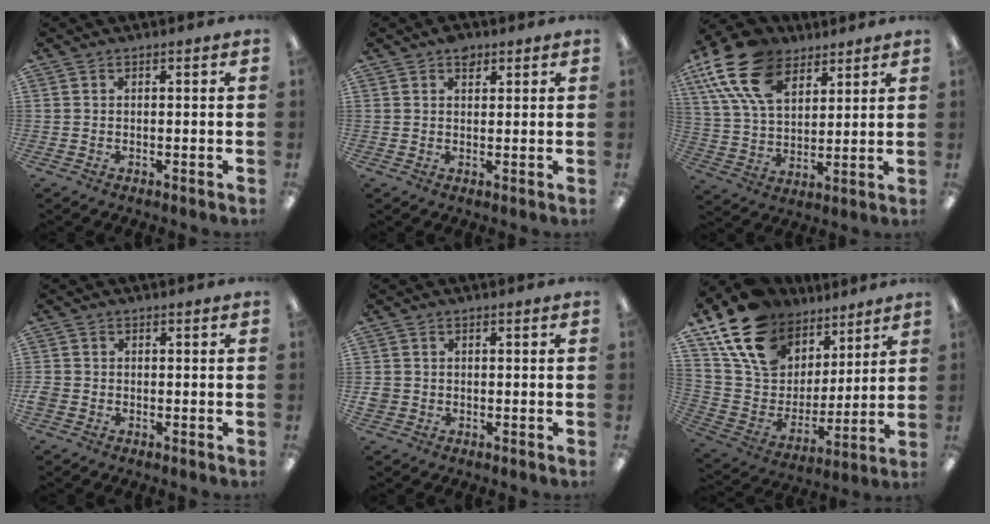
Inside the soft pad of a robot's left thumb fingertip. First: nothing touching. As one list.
[{"total": 3.1, "force": [2.0, 2.0, 1.3], "torque": [-0.012, -0.005, 0.034]}, {"total": 18.9, "force": [10.5, 11.2, 11.0], "torque": [-0.239, -0.036, 0.192]}, {"total": 2.1, "force": [-0.7, 1.8, 0.8], "torque": [-0.010, 0.004, -0.012]}, {"total": 2.2, "force": [-0.1, 2.1, 0.6], "torque": [-0.011, 0.004, -0.003]}, {"total": 19.6, "force": [12.4, 12.6, 8.5], "torque": [-0.171, -0.060, 0.233]}]